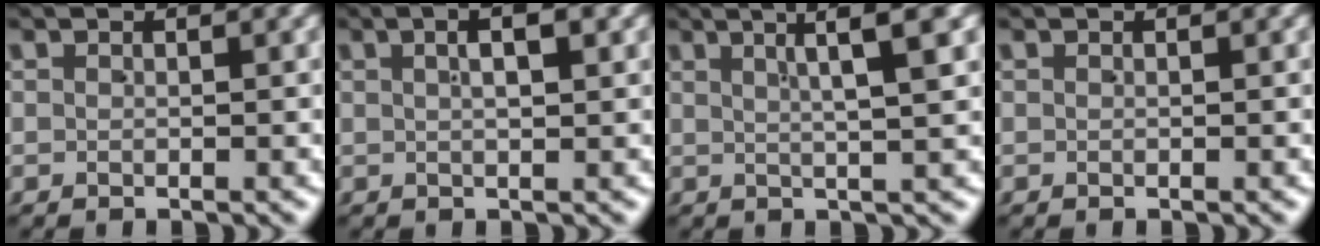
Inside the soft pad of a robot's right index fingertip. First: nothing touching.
{"total": 2.7, "force": [1.0, 0.5, 2.5], "torque": [-0.028, 0.012, 0.015]}
{"total": 4.8, "force": [2.8, -0.6, 3.8], "torque": [-0.050, 0.020, 0.042]}
{"total": 0.0}